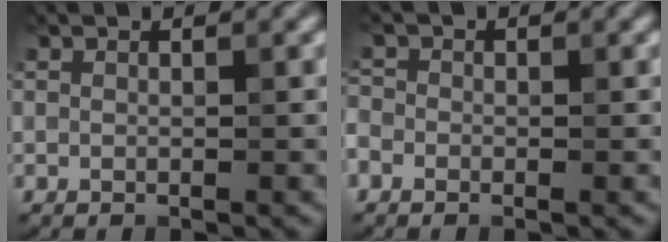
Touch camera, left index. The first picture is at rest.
{"total": 1.1, "force": [-0.6, 0.9, 0.2], "torque": [-0.005, -0.001, -0.014]}